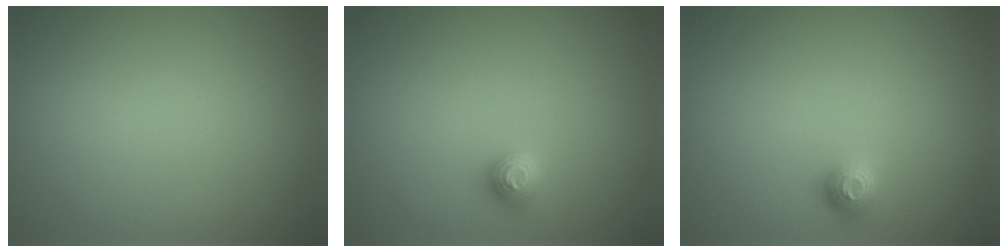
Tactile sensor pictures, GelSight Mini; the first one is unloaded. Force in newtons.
{"total": 1.1, "press": 1.1, "slide": 0.2}
{"total": 1.3, "press": 1.1, "slide": 0.7}